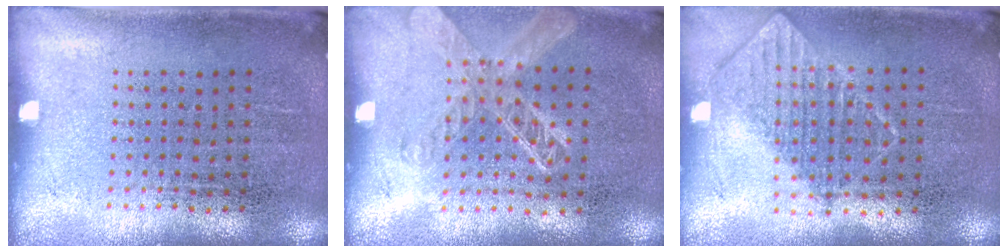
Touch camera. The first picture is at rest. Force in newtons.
{"total": 1.3, "press": 1.2, "slide": 0.5}
{"total": 0.8, "press": 0.8, "slide": 0.1}